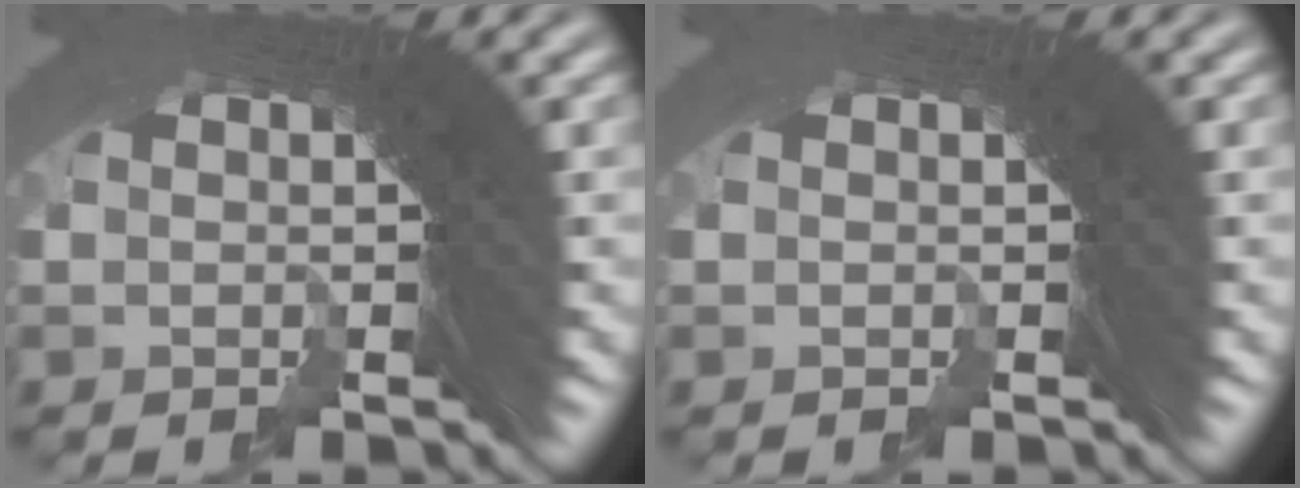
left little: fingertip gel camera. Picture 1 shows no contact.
{"total": 0.0}